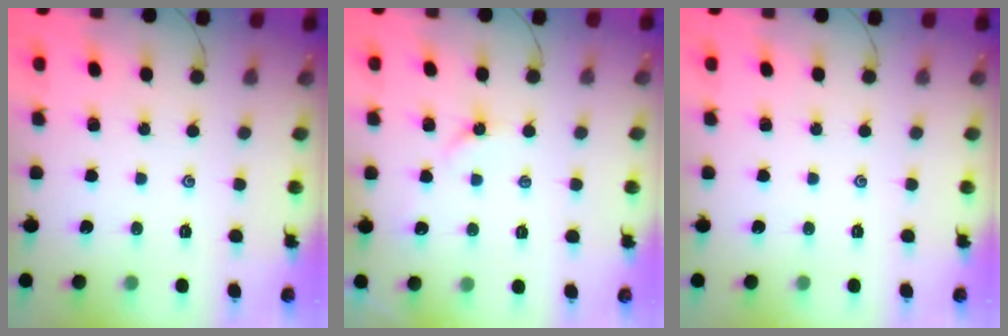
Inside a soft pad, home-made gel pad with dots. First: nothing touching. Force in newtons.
{"total": 3.8, "press": 3.7, "slide": 0.5}
{"total": 0.0}